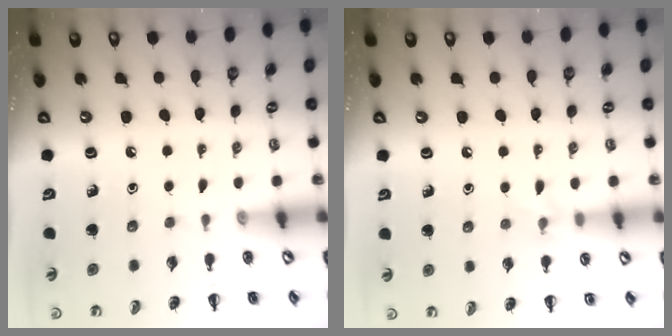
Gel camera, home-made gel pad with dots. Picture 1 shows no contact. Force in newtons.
{"total": 5.5, "press": 5.2, "slide": 1.6}